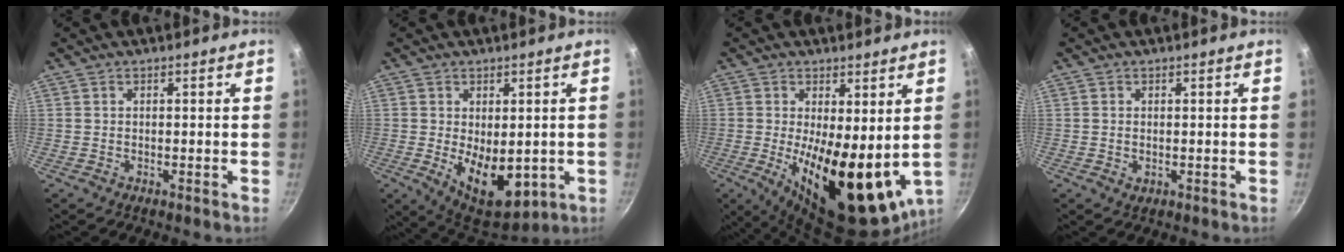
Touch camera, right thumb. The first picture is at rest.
{"total": 11.8, "force": [-1.4, 6.9, 9.5], "torque": [-0.114, -0.024, -0.002]}
{"total": 18.9, "force": [-0.7, 7.7, 17.2], "torque": [-0.222, -0.033, 0.002]}
{"total": 1.1, "force": [0.1, 0.8, 0.7], "torque": [-0.011, -0.002, 0.001]}